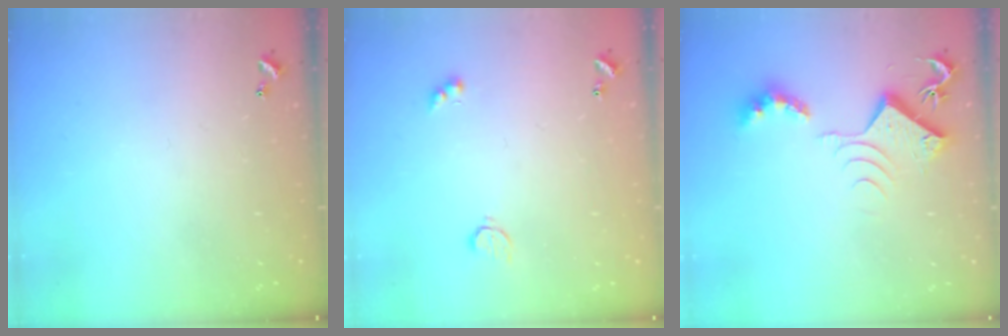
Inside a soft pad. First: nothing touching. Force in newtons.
{"total": 4.5, "press": 4.5, "slide": 0.8}
{"total": 10.4, "press": 10.3, "slide": 0.5}